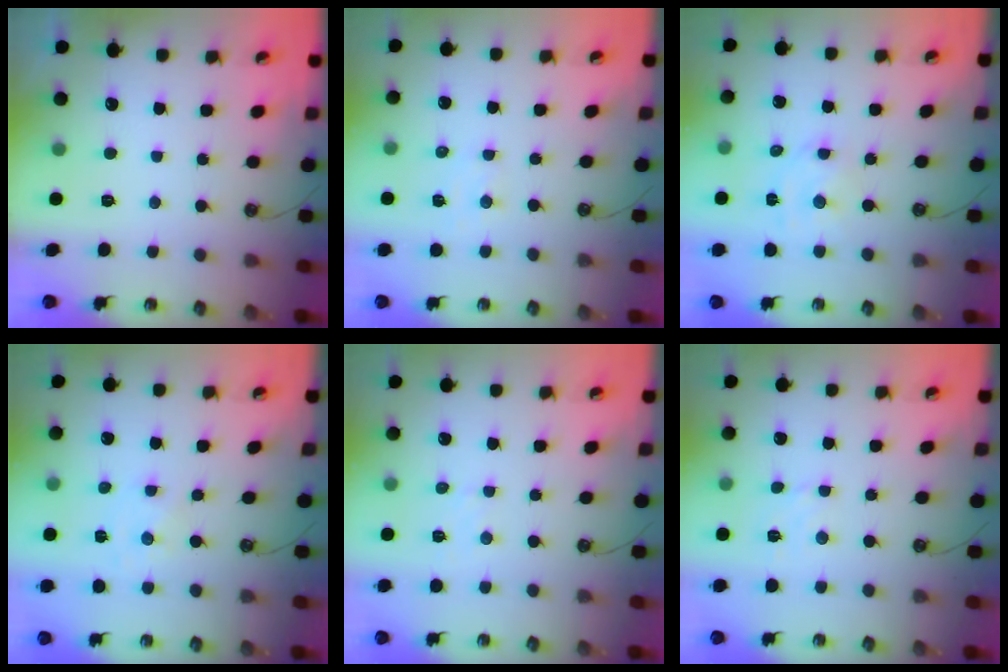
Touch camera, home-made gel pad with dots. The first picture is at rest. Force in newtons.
{"total": 5.1, "press": 5.0, "slide": 0.4}
{"total": 3.8, "press": 3.7, "slide": 0.5}
{"total": 0.0}
{"total": 2.5, "press": 2.5, "slide": 0.4}
{"total": 2.1, "press": 2.1, "slide": 0.5}